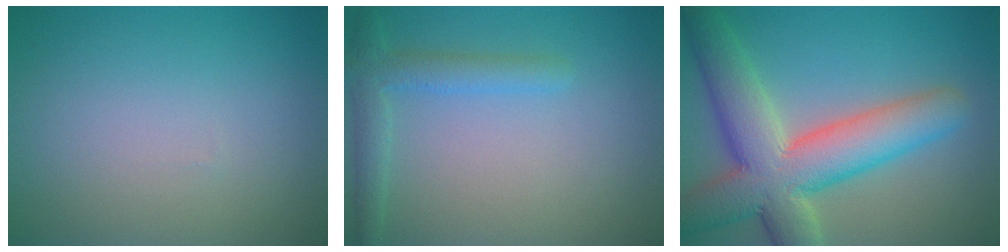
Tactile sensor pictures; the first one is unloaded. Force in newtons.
{"total": 2.8, "press": 2.8, "slide": 0.2}
{"total": 10.2, "press": 10.2, "slide": 0.8}